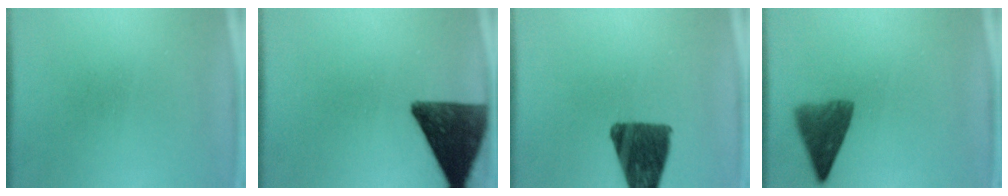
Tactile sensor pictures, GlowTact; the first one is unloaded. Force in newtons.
{"total": 12.8}
{"total": 11.9}
{"total": 6.1}